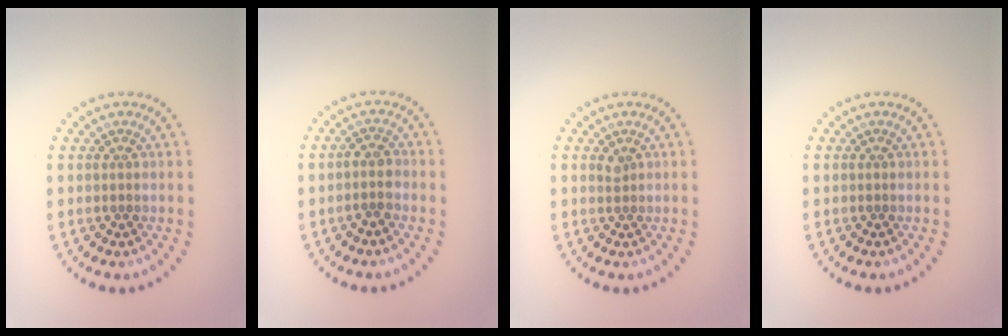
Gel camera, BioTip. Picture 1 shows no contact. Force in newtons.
{"total": 1.9, "press": 1.7, "slide": 0.8}
{"total": 0.8, "press": 0.6, "slide": 0.5}
{"total": 0.0}